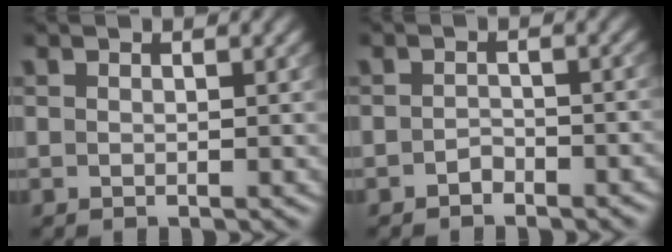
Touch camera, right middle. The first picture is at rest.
{"total": 1.4, "force": [-1.0, 0.7, 0.5], "torque": [-0.009, 0.004, -0.017]}